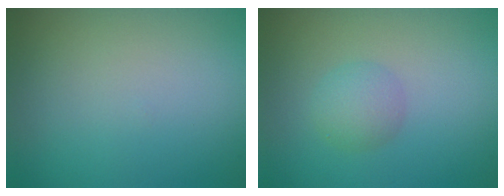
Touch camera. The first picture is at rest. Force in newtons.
{"total": 2.1, "press": 2.1, "slide": 0.0}